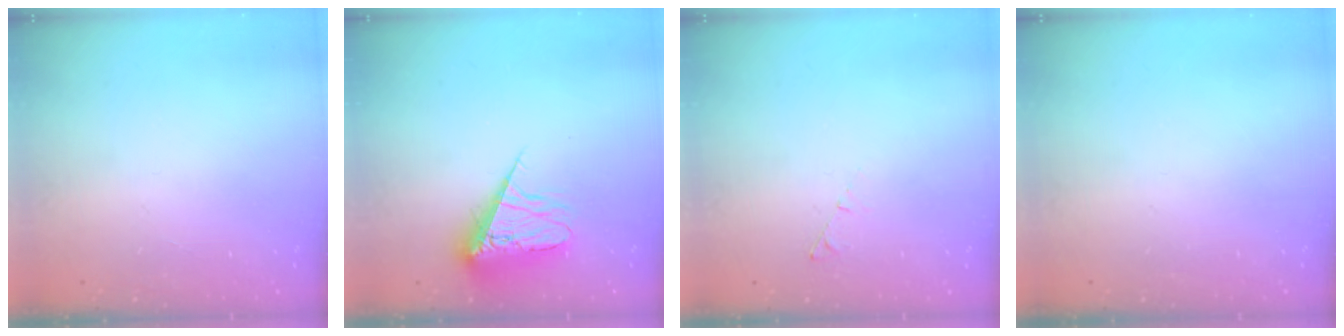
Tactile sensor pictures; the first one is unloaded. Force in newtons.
{"total": 8.8, "press": 8.7, "slide": 0.8}
{"total": 2.9, "press": 2.9, "slide": 0.4}
{"total": 0.0}